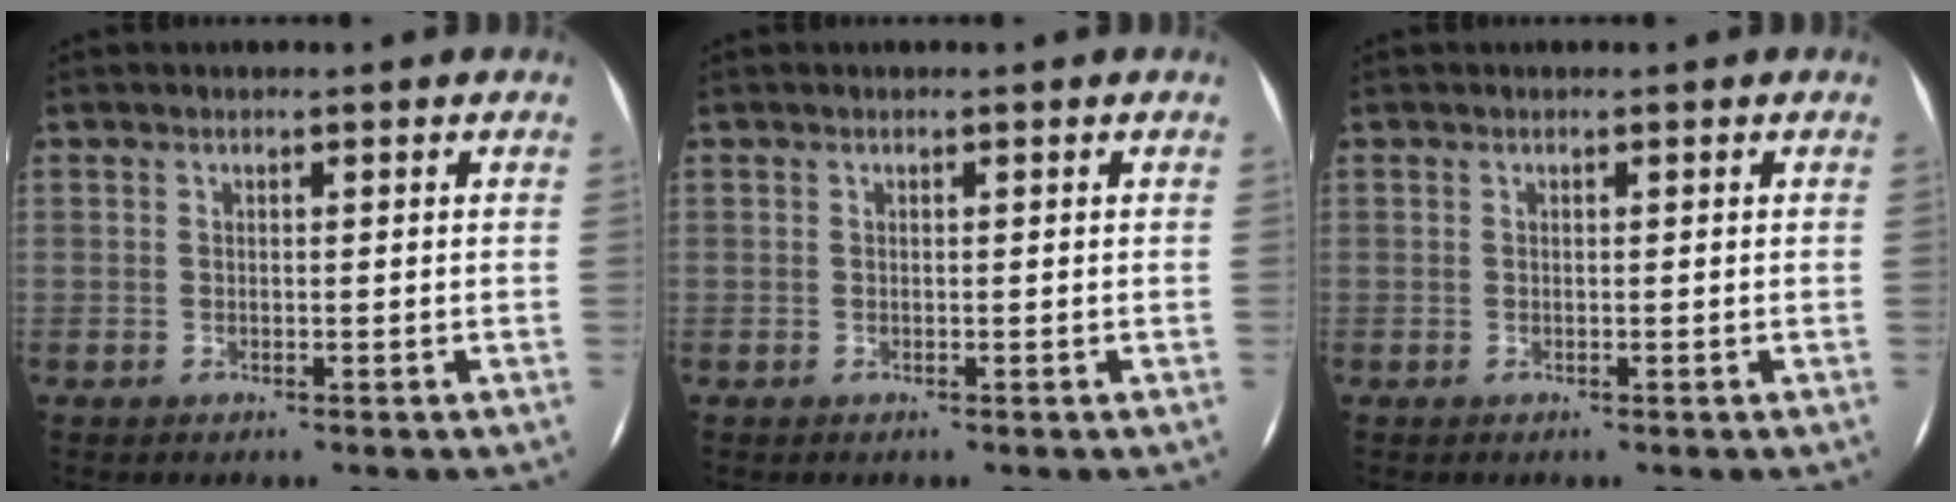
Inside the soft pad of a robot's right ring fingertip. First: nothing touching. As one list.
[{"total": 0.0}, {"total": 0.0}]